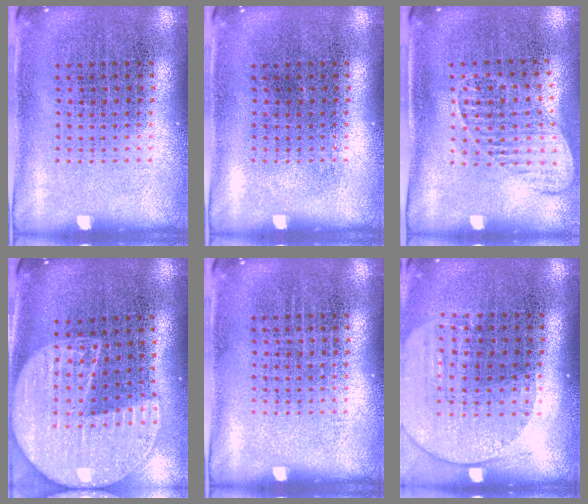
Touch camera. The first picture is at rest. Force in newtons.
{"total": 0.0}
{"total": 1.4, "press": 1.2, "slide": 0.8}
{"total": 2.3, "press": 2.0, "slide": 1.1}
{"total": 0.0}
{"total": 1.6, "press": 1.4, "slide": 0.7}